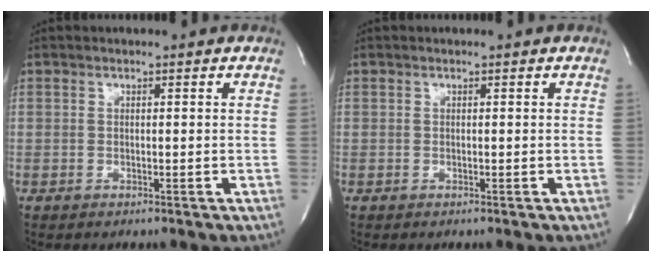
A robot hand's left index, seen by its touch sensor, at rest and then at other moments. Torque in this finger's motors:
{"motor_torque": [0.00, 0.00, -0.01, 0.00]}